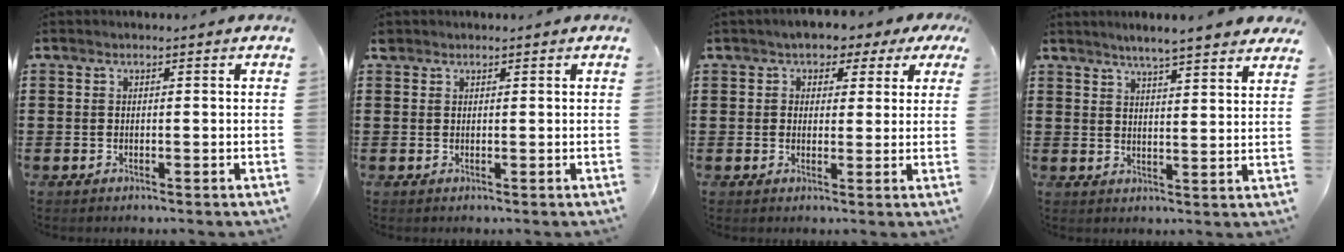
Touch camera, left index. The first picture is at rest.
{"total": 0.9, "force": [0.7, 0.5, 0.2], "torque": [-0.007, 0.003, 0.013]}
{"total": 2.8, "force": [1.6, 2.2, 0.5], "torque": [-0.028, 0.003, 0.023]}
{"total": 4.3, "force": [4.0, -0.4, 1.4], "torque": [-0.040, -0.015, 0.070]}